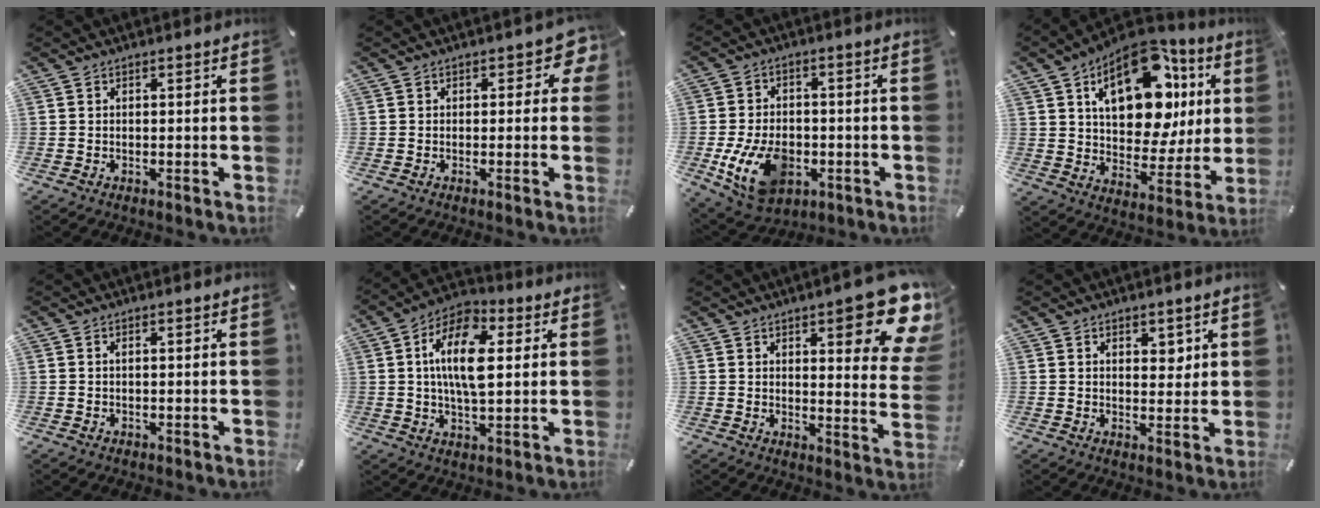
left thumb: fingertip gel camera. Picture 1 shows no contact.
{"total": 4.6, "force": [1.2, 2.8, 3.4], "torque": [-0.036, 0.001, 0.014]}
{"total": 13.9, "force": [-3.9, 9.6, 9.3], "torque": [-0.188, 0.003, -0.068]}
{"total": 21.6, "force": [8.9, 12.2, 15.4], "torque": [-0.243, -0.045, 0.151]}
{"total": 0.7, "force": [0.1, 0.4, 0.6], "torque": [-0.012, 0.001, 0.001]}
{"total": 14.1, "force": [2.8, 7.3, 11.7], "torque": [-0.229, -0.003, 0.043]}
{"total": 17.1, "force": [9.8, 5.6, 12.8], "torque": [-0.153, -0.074, 0.156]}
{"total": 3.7, "force": [1.8, 2.5, 2.0], "torque": [-0.011, -0.008, 0.025]}